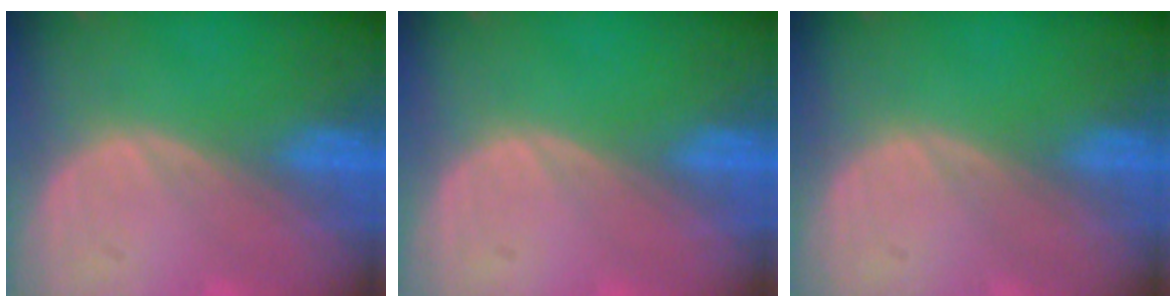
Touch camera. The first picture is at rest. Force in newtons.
{"total": 0.0}
{"total": 0.0}